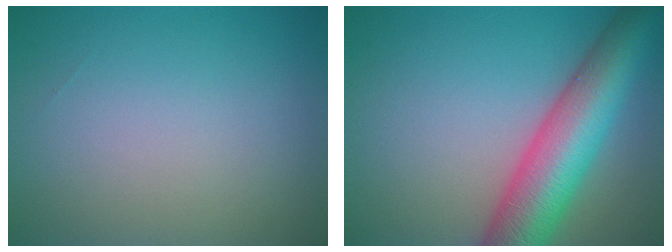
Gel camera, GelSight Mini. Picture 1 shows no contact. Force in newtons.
{"total": 9.9, "press": 9.9, "slide": 0.4}